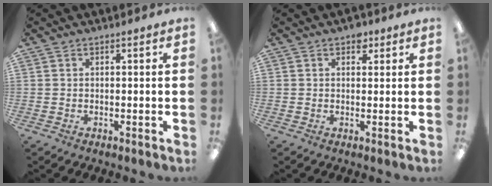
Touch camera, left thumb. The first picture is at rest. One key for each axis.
{"total": 2.8, "fx": 1.8, "fy": 1.8, "fz": 1.0, "tx": 0.000, "ty": -0.005, "tz": 0.028}